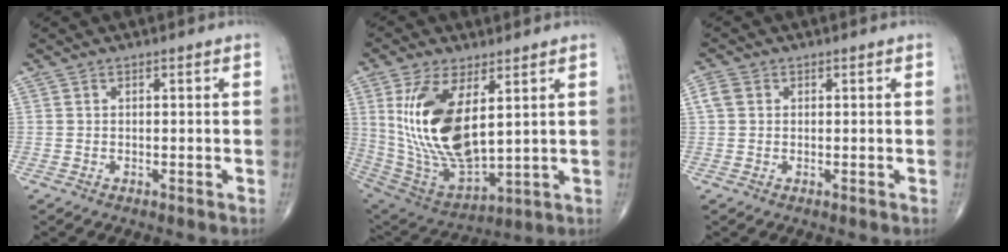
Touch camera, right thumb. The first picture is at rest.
{"total": 19.3, "force": [4.9, 9.0, 16.4], "torque": [-0.317, -0.029, 0.111]}
{"total": 2.5, "force": [0.6, 2.0, 1.4], "torque": [-0.032, 0.008, 0.011]}